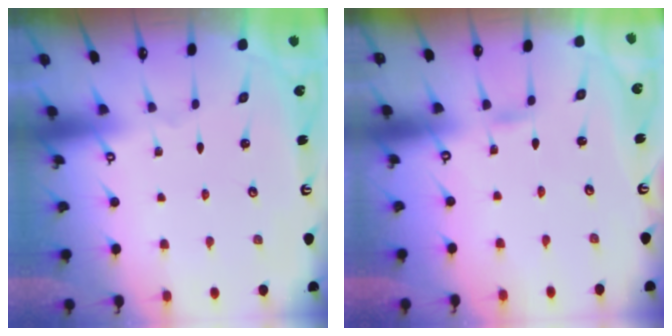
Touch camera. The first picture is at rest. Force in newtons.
{"total": 2.1, "press": 2.1, "slide": 0.2}